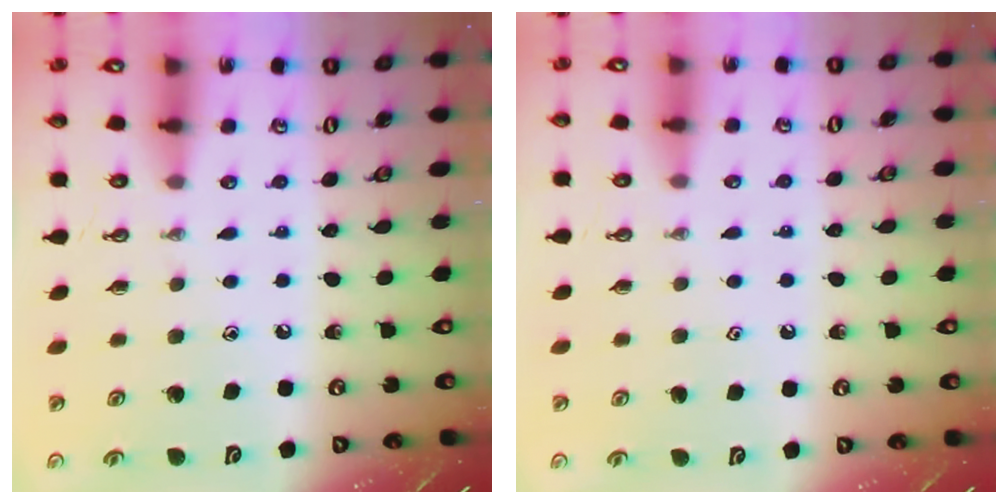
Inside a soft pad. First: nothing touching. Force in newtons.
{"total": 0.8, "press": 0.2, "slide": 0.7}